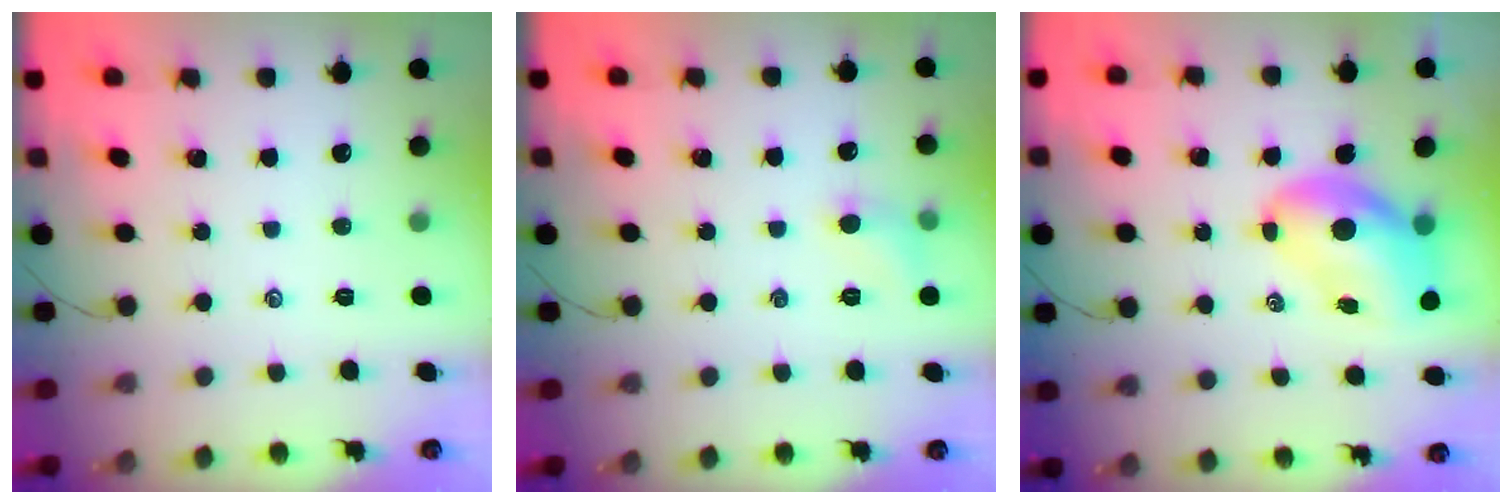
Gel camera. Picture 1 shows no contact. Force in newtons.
{"total": 5.9, "press": 5.6, "slide": 1.9}
{"total": 9.5, "press": 9.1, "slide": 2.6}